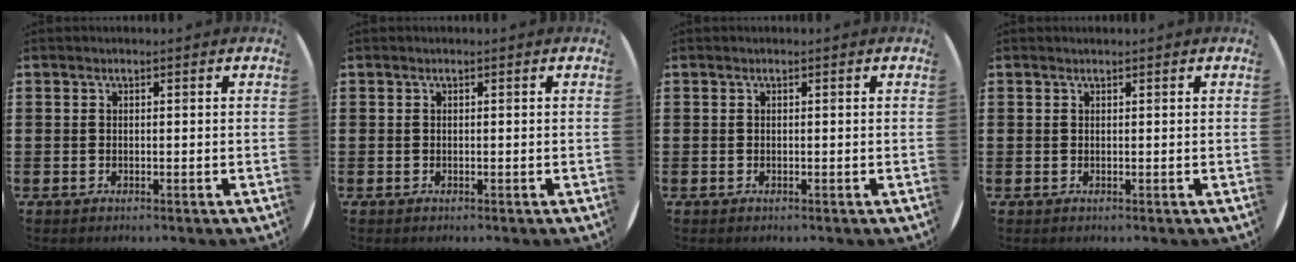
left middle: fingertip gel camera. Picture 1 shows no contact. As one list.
[{"total": 0.0}, {"total": 0.0}, {"total": 0.0}]